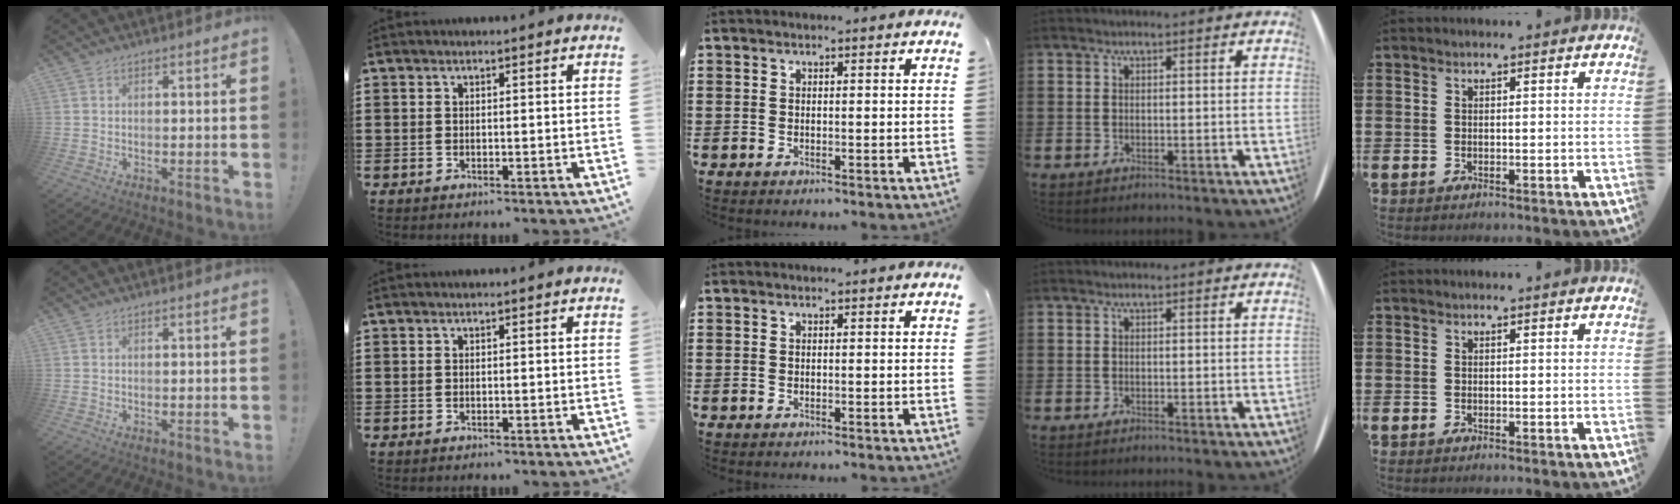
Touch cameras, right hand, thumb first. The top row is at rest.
{}